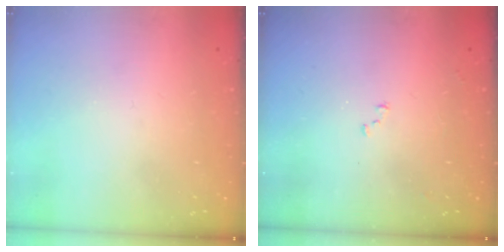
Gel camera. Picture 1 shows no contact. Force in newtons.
{"total": 9.2, "press": 9.2, "slide": 0.8}